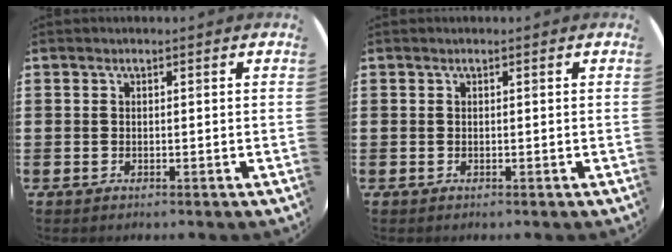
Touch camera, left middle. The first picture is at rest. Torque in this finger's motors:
{"motor_torque": [0.26, -0.14, -0.03, 0.00]}